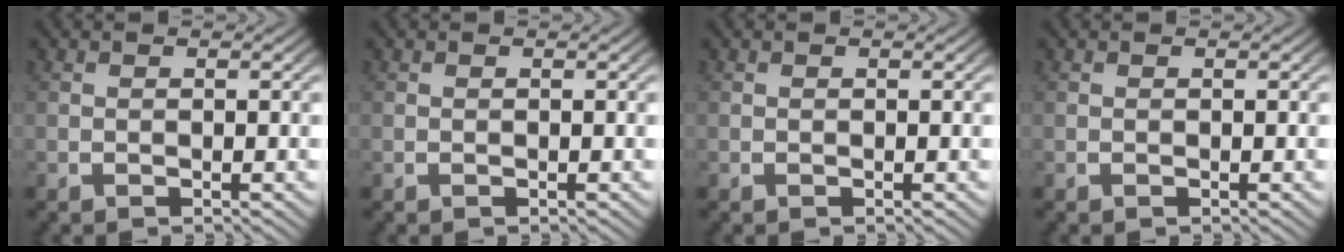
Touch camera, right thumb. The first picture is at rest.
{"total": 0.0}
{"total": 0.0}
{"total": 0.0}